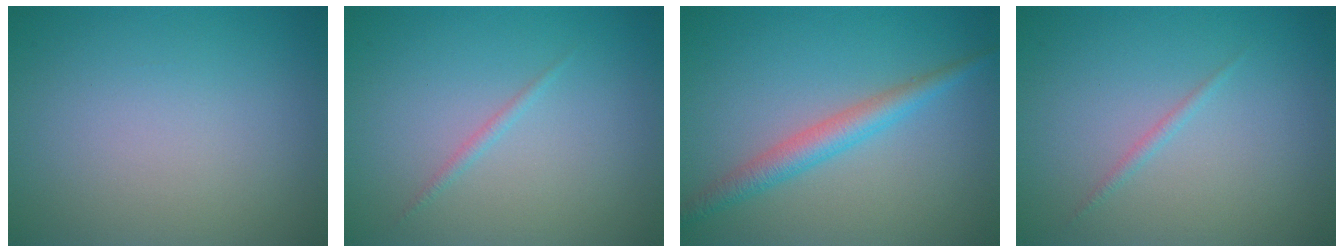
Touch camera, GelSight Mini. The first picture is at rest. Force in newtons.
{"total": 0.7, "press": 0.7, "slide": 0.1}
{"total": 3.0, "press": 3.0, "slide": 0.0}
{"total": 0.7, "press": 0.7, "slide": 0.1}